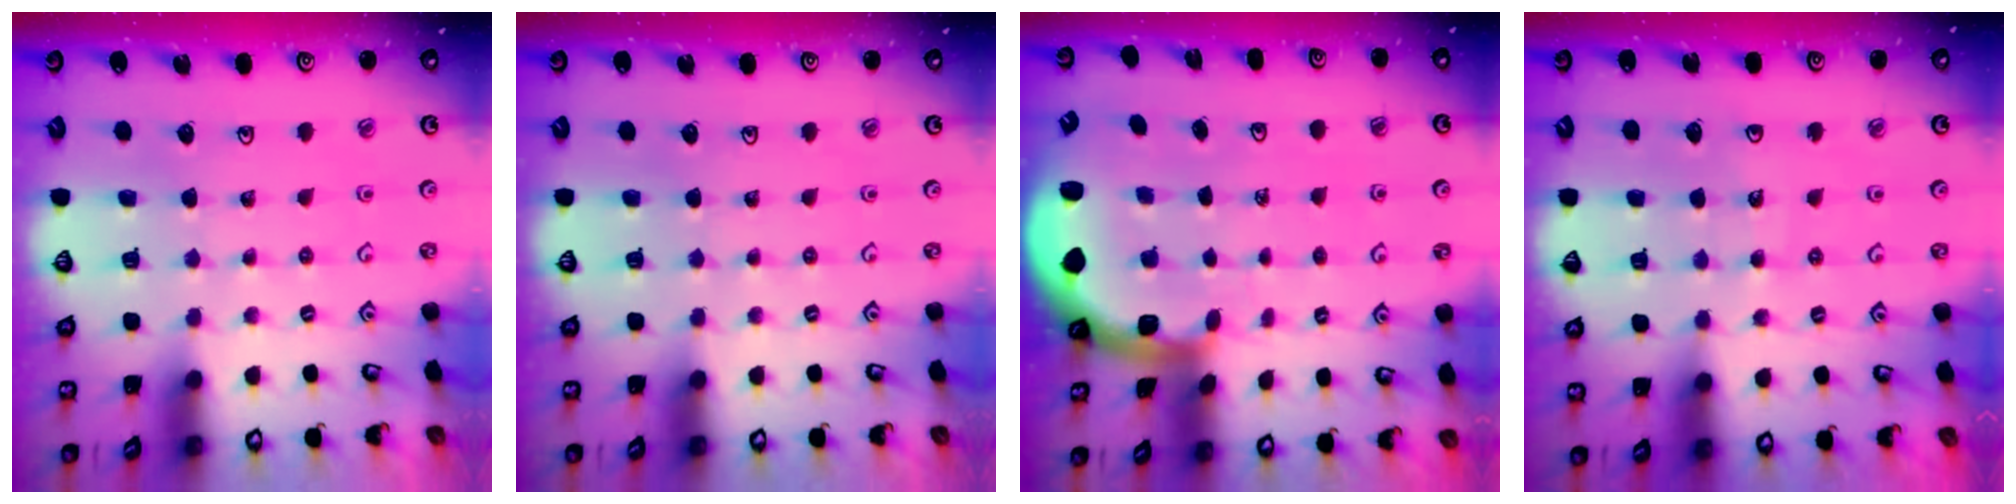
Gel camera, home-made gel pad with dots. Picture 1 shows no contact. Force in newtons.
{"total": 0.0}
{"total": 2.3, "press": 2.3, "slide": 0.5}
{"total": 7.0, "press": 6.4, "slide": 2.9}